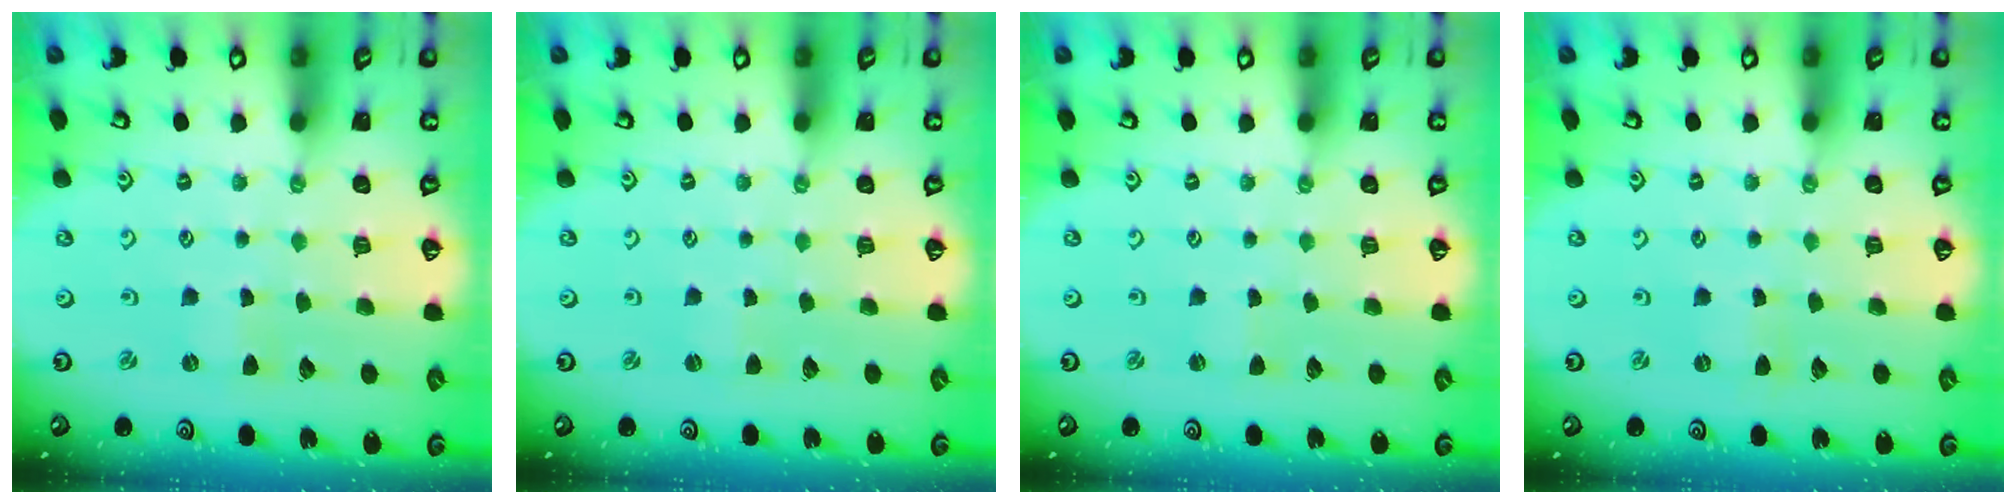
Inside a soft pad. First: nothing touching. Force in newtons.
{"total": 1.5, "press": 1.4, "slide": 0.2}
{"total": 0.0}
{"total": 0.0}